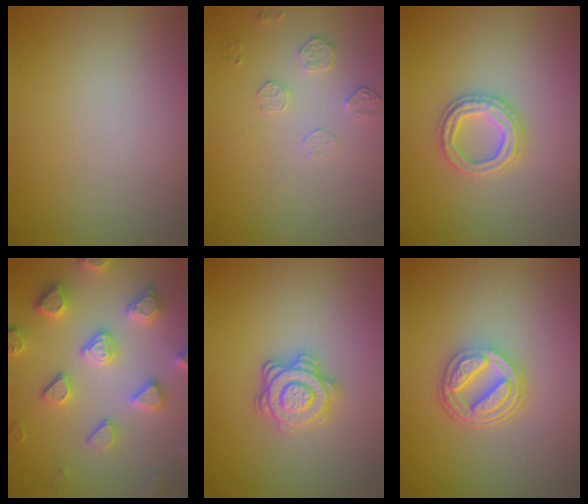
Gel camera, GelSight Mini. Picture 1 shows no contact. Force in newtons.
{"total": 1.7, "press": 1.0, "slide": 1.4}
{"total": 2.7, "press": 2.6, "slide": 0.7}
{"total": 5.4, "press": 4.9, "slide": 2.4}
{"total": 3.6, "press": 3.1, "slide": 1.9}
{"total": 5.2, "press": 3.8, "slide": 3.6}